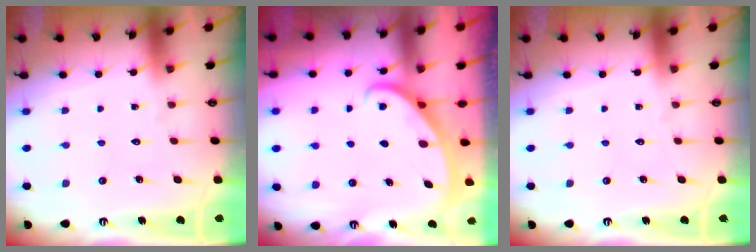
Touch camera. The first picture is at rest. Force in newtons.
{"total": 2.5, "press": 2.5, "slide": 0.2}
{"total": 0.0}